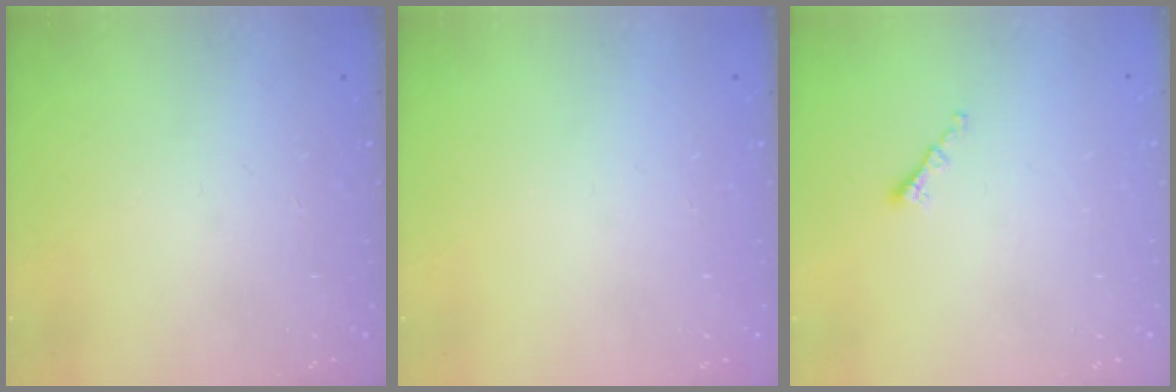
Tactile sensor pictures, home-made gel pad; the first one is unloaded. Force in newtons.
{"total": 0.0}
{"total": 1.4, "press": 1.3, "slide": 0.5}